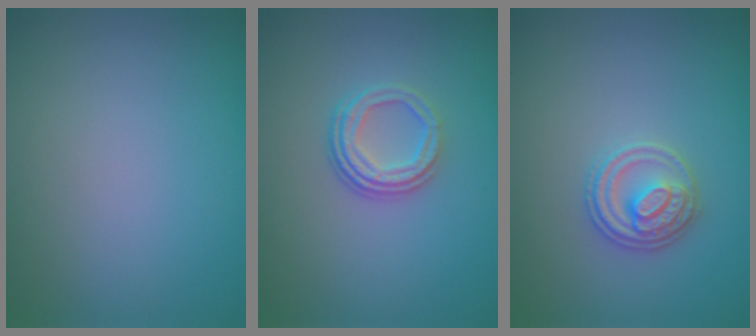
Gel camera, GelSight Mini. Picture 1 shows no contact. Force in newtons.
{"total": 3.5, "press": 2.5, "slide": 2.5}
{"total": 2.8, "press": 2.7, "slide": 0.5}